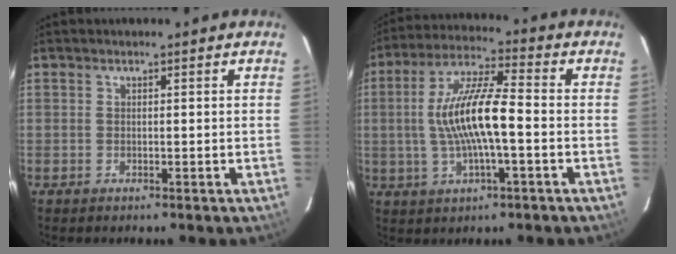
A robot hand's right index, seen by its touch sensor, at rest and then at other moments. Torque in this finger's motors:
{"motor_torque": [0.53, -0.20, 0.52, 0.21]}